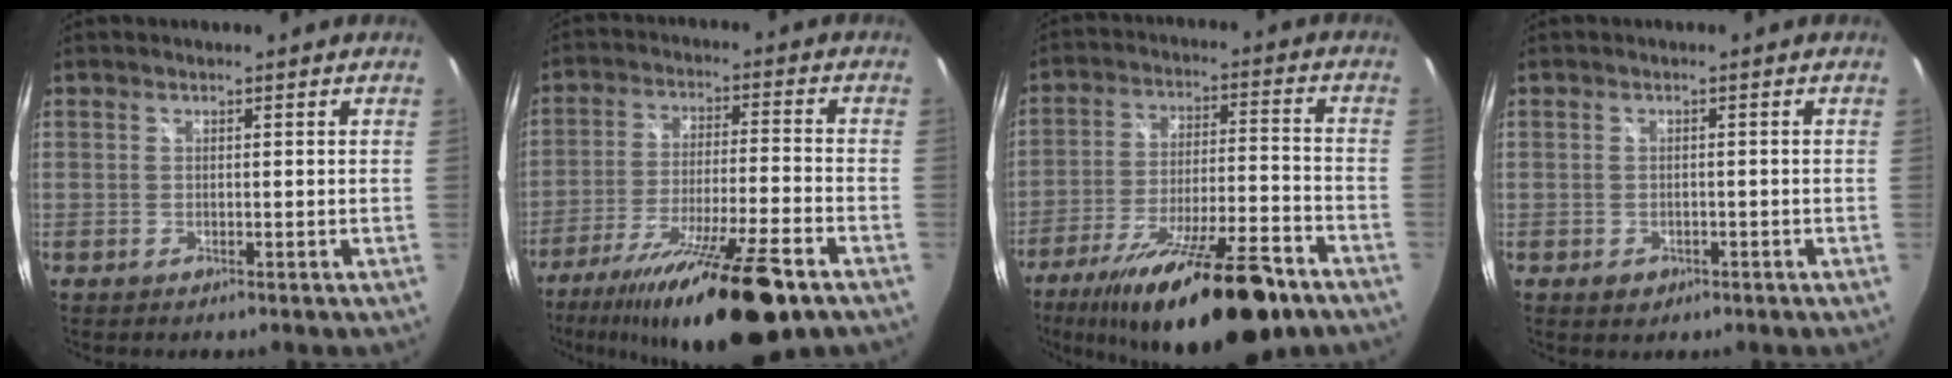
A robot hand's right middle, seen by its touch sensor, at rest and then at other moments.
{"total": 20.8, "force": [-14.6, 2.3, 14.7], "torque": [-0.264, -0.036, -0.236]}
{"total": 23.2, "force": [-16.6, 5.2, 15.4], "torque": [-0.267, -0.039, -0.254]}
{"total": 2.3, "force": [-1.1, 1.7, 1.0], "torque": [-0.019, -0.001, -0.011]}